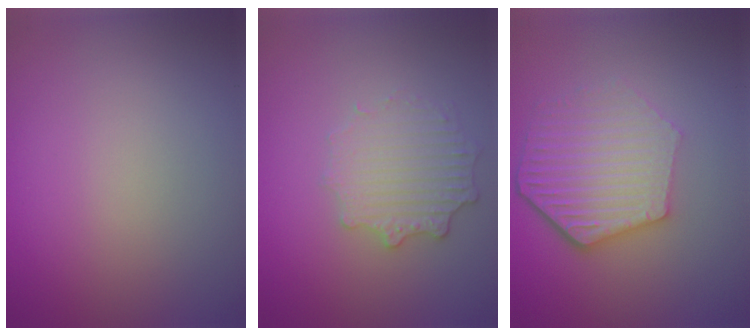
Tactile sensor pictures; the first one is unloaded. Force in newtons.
{"total": 2.7, "press": 2.6, "slide": 0.8}
{"total": 6.1, "press": 4.6, "slide": 4.0}